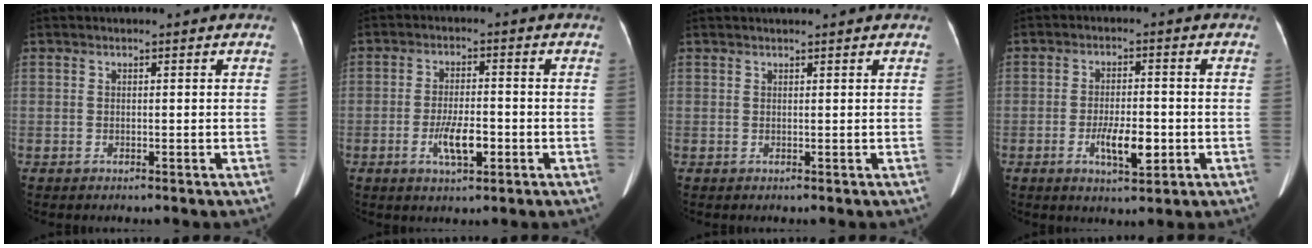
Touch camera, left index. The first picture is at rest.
{"total": 5.6, "force": [-2.1, 1.6, 4.9], "torque": [-0.095, -0.004, -0.038]}
{"total": 2.1, "force": [1.9, 0.0, 0.9], "torque": [-0.009, 0.016, 0.022]}
{"total": 6.1, "force": [-2.0, 1.9, 5.5], "torque": [-0.099, -0.006, -0.034]}